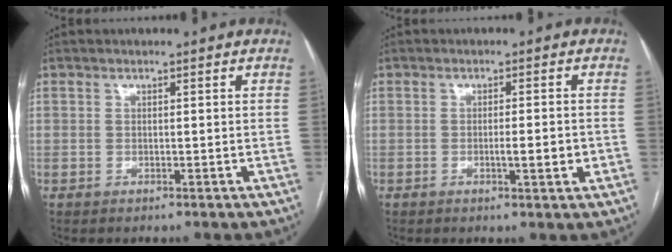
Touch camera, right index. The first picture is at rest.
{"total": 3.4, "force": [-0.8, 0.3, 3.3], "torque": [-0.053, -0.002, -0.010]}